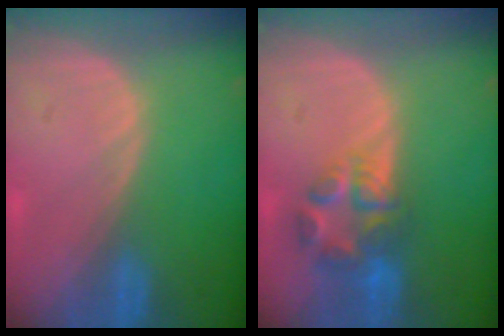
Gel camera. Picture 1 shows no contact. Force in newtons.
{"total": 7.0, "press": 6.1, "slide": 3.4}